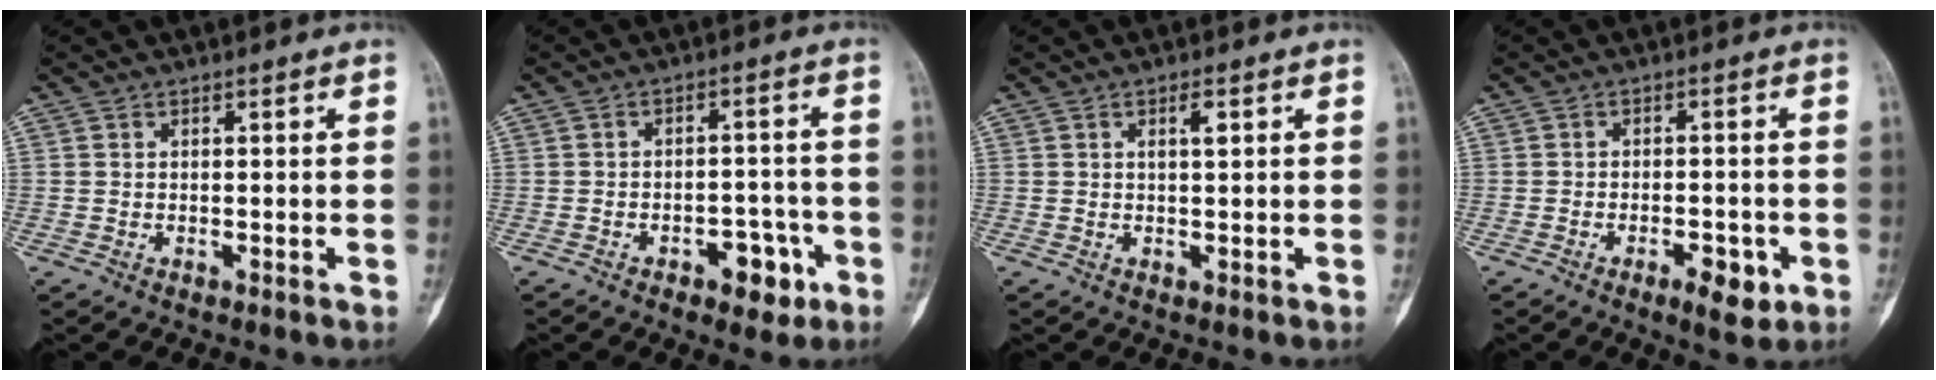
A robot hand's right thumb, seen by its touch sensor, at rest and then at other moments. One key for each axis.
{"total": 6.8, "fx": -3.5, "fy": 3.8, "fz": 4.5, "tx": -0.035, "ty": 0.031, "tz": -0.045}
{"total": 1.9, "fx": 0.7, "fy": 0.5, "fz": 1.7, "tx": -0.025, "ty": 0.001, "tz": 0.011}
{"total": 5.7, "fx": -2.6, "fy": 2.2, "fz": 4.6, "tx": -0.057, "ty": 0.008, "tz": -0.033}